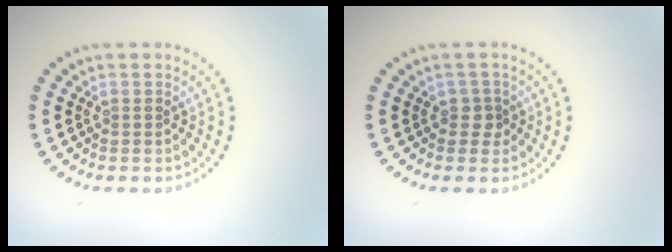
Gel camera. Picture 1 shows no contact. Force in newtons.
{"total": 1.4, "press": 1.1, "slide": 0.8}